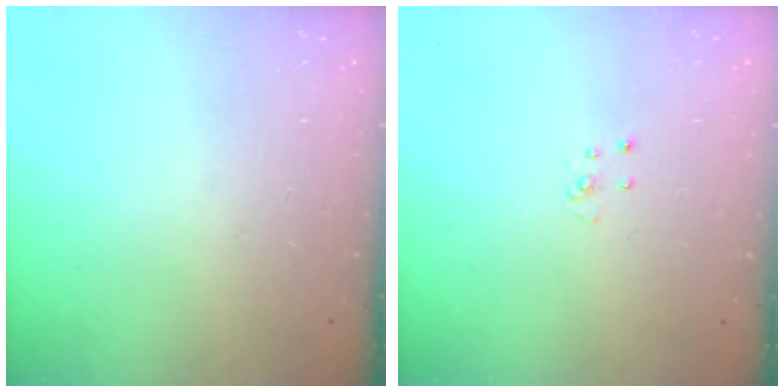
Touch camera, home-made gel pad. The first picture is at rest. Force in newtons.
{"total": 3.1, "press": 3.1, "slide": 0.2}